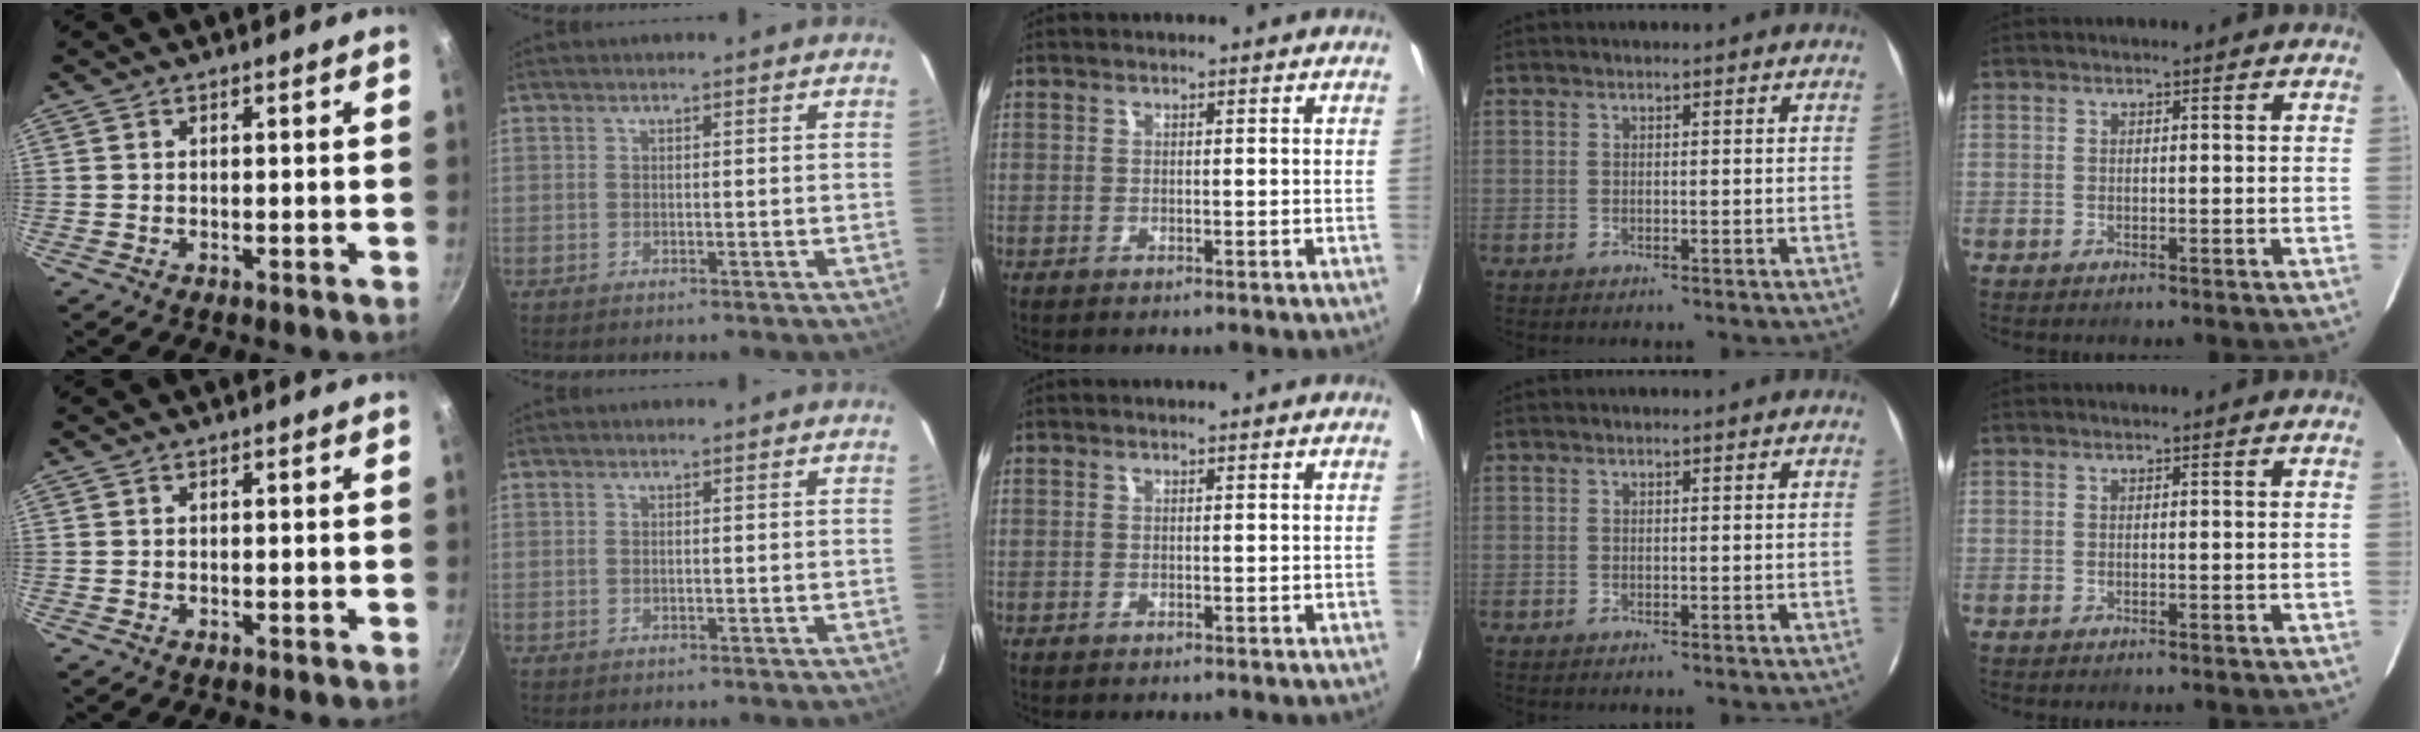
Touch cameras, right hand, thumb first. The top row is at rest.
{}